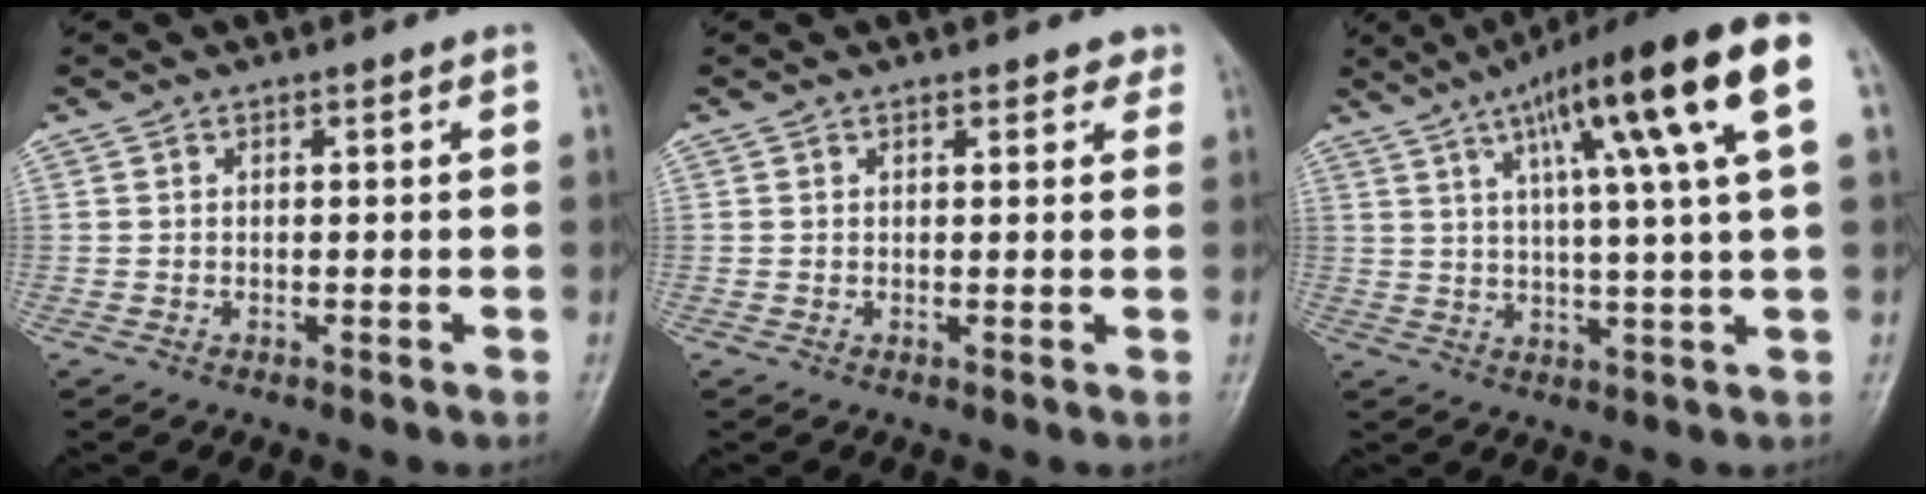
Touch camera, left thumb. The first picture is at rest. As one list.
[{"total": 2.2, "force": [1.6, 1.1, 0.9], "torque": [0.010, -0.004, 0.013]}, {"total": 18.7, "force": [7.6, 1.8, 17.0], "torque": [-0.259, 0.005, 0.109]}]